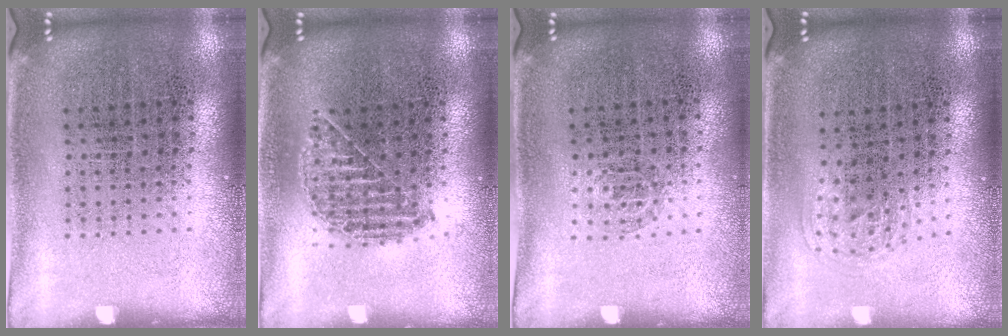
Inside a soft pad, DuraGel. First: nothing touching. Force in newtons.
{"total": 1.0, "press": 0.9, "slide": 0.2}
{"total": 0.5, "press": 0.3, "slide": 0.4}
{"total": 1.0, "press": 0.6, "slide": 0.8}